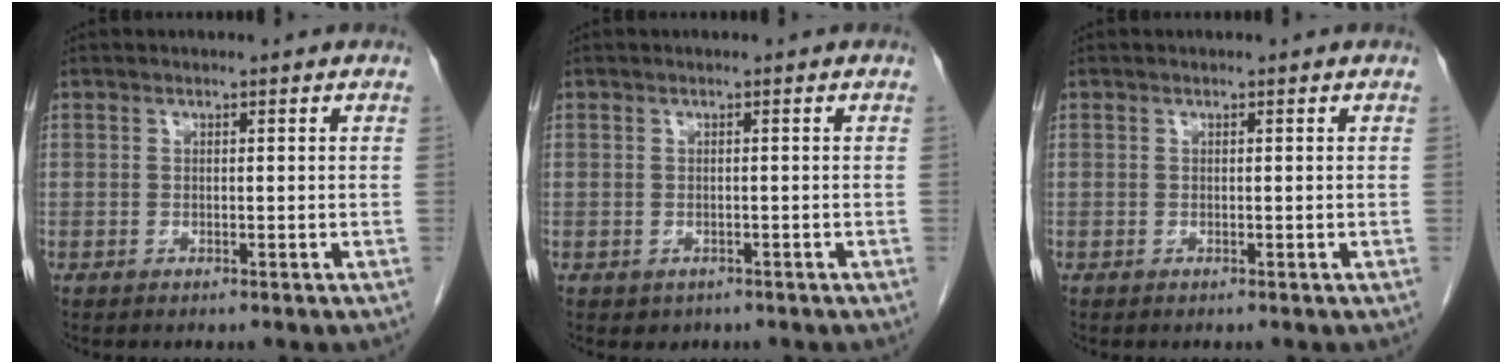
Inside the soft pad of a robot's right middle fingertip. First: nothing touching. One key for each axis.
{"total": 1.2, "fx": -0.6, "fy": 1.0, "fz": 0.3, "tx": -0.007, "ty": 0.001, "tz": -0.002}
{"total": 0.0}